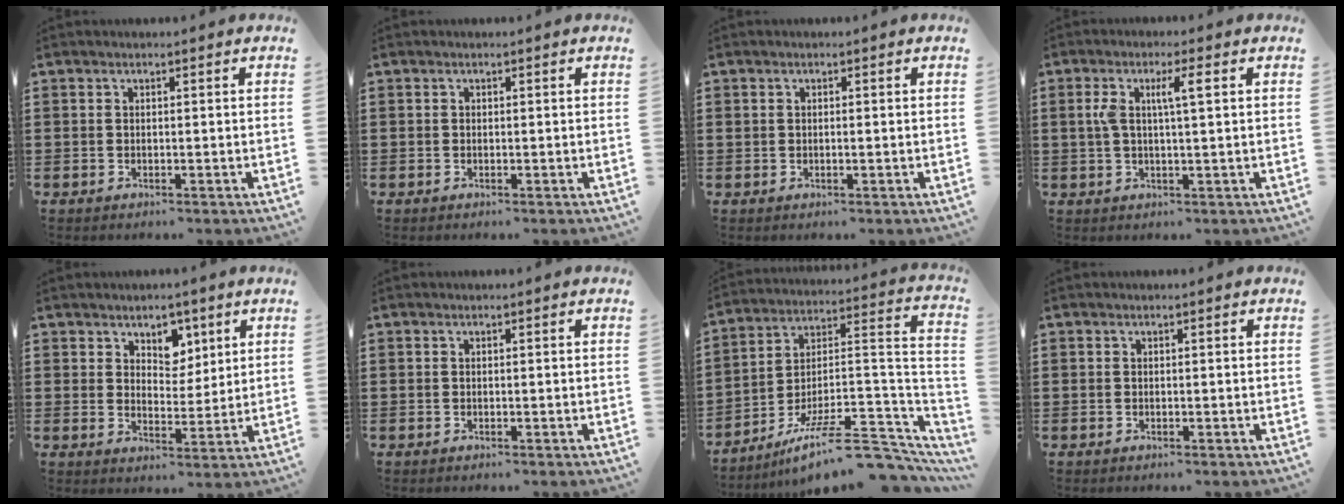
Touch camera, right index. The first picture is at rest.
{"total": 0.0}
{"total": 0.5, "force": [-0.1, 0.2, 0.5], "torque": [-0.010, 0.000, -0.002]}
{"total": 4.7, "force": [1.0, 0.7, 4.5], "torque": [-0.096, 0.001, 0.010]}
{"total": 4.6, "force": [3.1, 3.2, 0.9], "torque": [-0.022, 0.000, 0.053]}
{"total": 0.0}
{"total": 12.2, "force": [-9.1, 3.1, 7.5], "torque": [-0.119, 0.026, -0.164]}
{"total": 0.0}